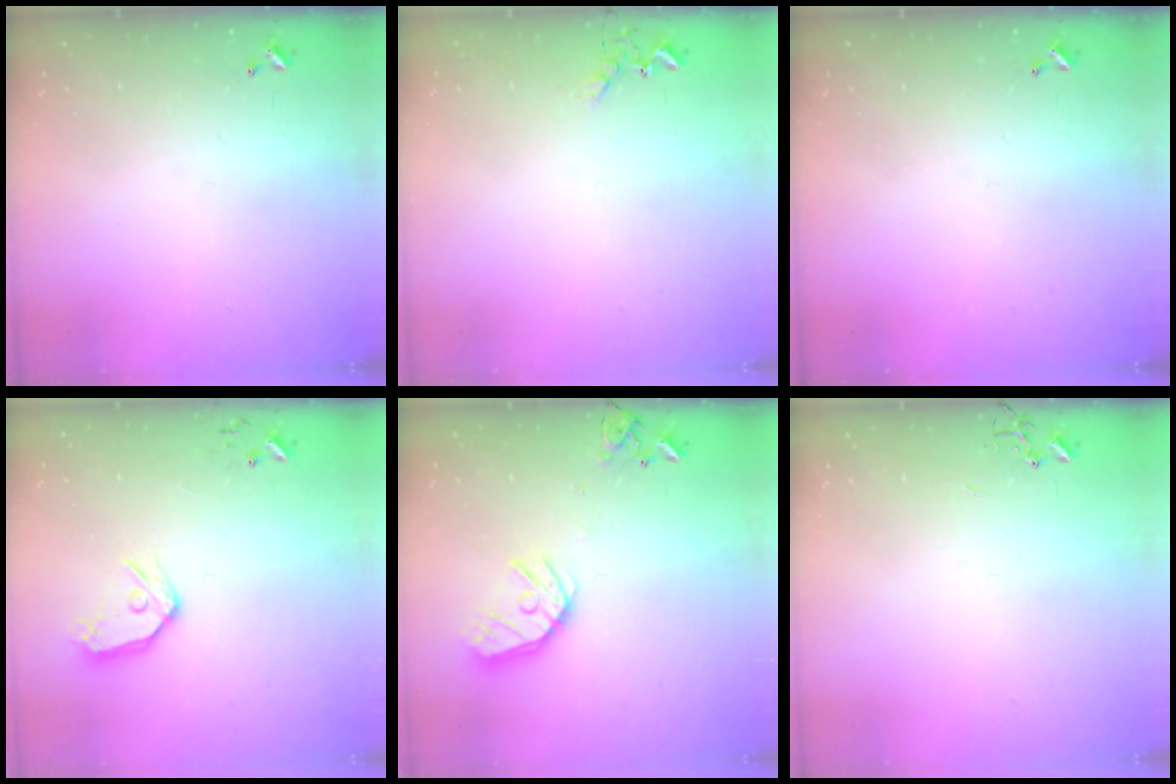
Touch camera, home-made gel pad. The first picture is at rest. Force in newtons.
{"total": 5.2, "press": 5.1, "slide": 0.9}
{"total": 0.0}
{"total": 11.3, "press": 11.2, "slide": 1.4}
{"total": 14.4, "press": 14.3, "slide": 1.9}
{"total": 0.0}